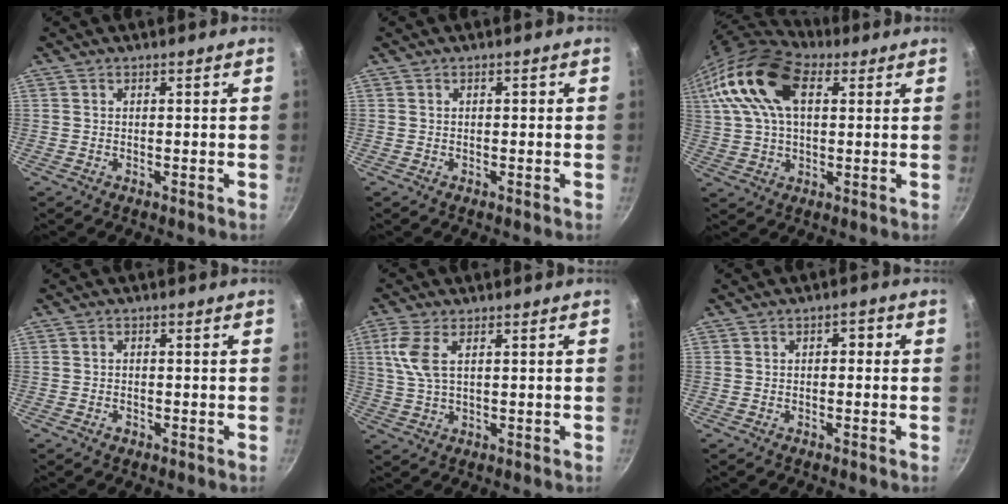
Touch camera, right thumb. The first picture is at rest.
{"total": 0.6, "force": [0.1, 0.3, 0.5], "torque": [-0.003, 0.004, 0.002]}
{"total": 18.4, "force": [6.5, 10.8, 13.4], "torque": [-0.260, 0.011, 0.107]}
{"total": 1.0, "force": [-0.6, 0.8, 0.3], "torque": [-0.002, 0.001, -0.009]}
{"total": 6.2, "force": [2.1, 2.7, 5.2], "torque": [-0.117, 0.002, 0.045]}
{"total": 2.1, "force": [0.2, 1.4, 1.6], "torque": [-0.014, 0.006, -0.003]}